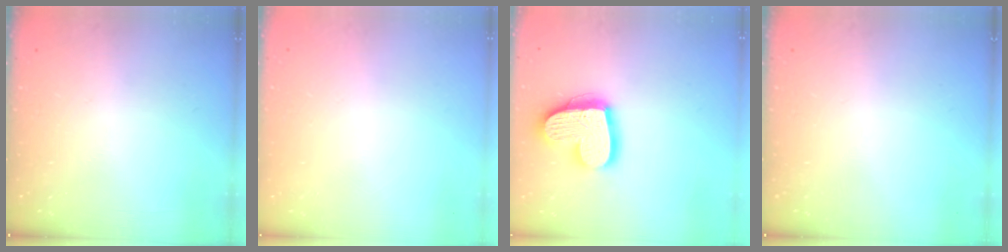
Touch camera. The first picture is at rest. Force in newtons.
{"total": 0.0}
{"total": 17.9, "press": 17.9, "slide": 1.4}
{"total": 0.0}